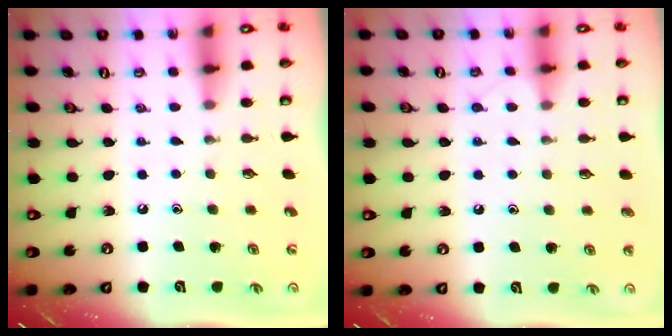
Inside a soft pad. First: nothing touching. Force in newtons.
{"total": 5.1, "press": 5.1, "slide": 0.5}